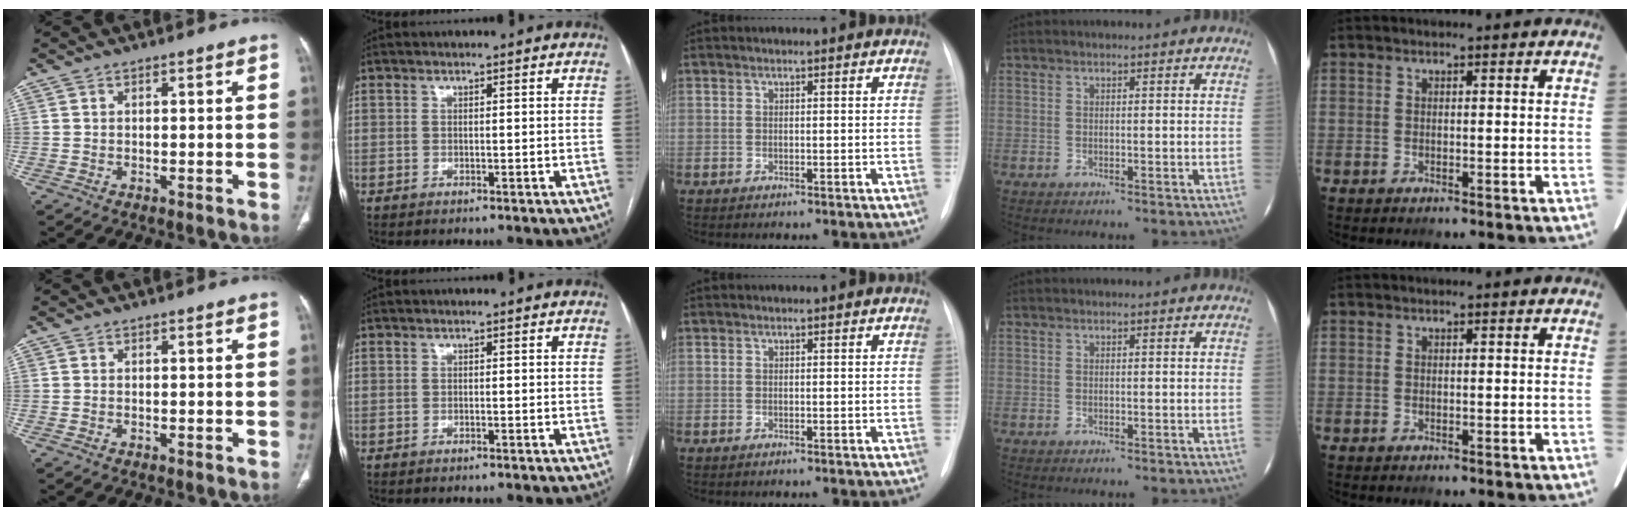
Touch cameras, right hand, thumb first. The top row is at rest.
{}